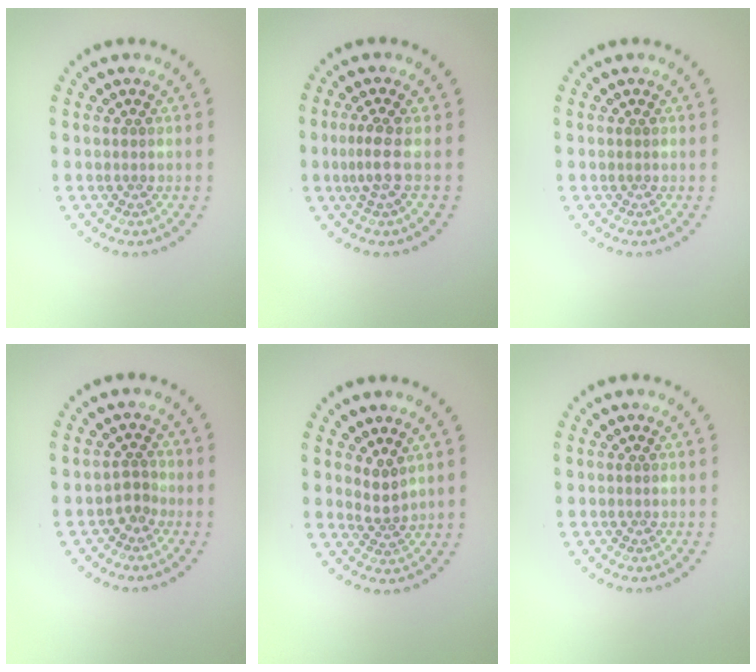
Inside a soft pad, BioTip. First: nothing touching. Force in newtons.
{"total": 1.9, "press": 1.4, "slide": 1.4}
{"total": 0.0}
{"total": 1.4, "press": 1.1, "slide": 0.9}
{"total": 1.8, "press": 1.2, "slide": 1.3}
{"total": 0.0}